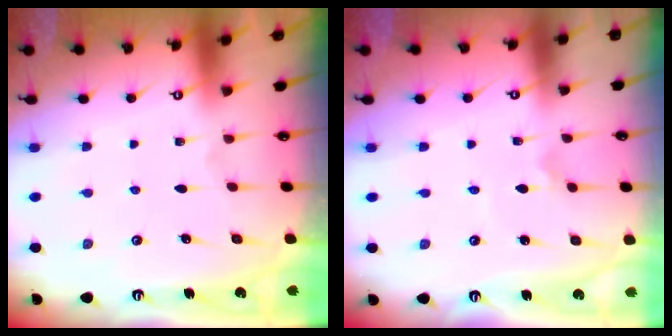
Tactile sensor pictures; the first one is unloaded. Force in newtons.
{"total": 1.8, "press": 1.7, "slide": 0.4}